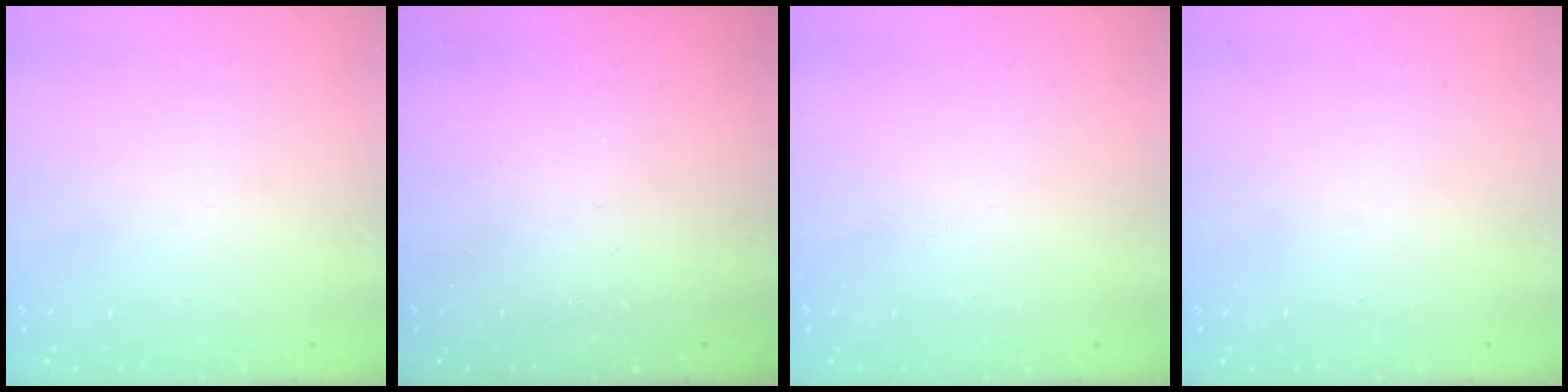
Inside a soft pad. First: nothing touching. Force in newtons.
{"total": 0.0}
{"total": 0.0}
{"total": 0.0}